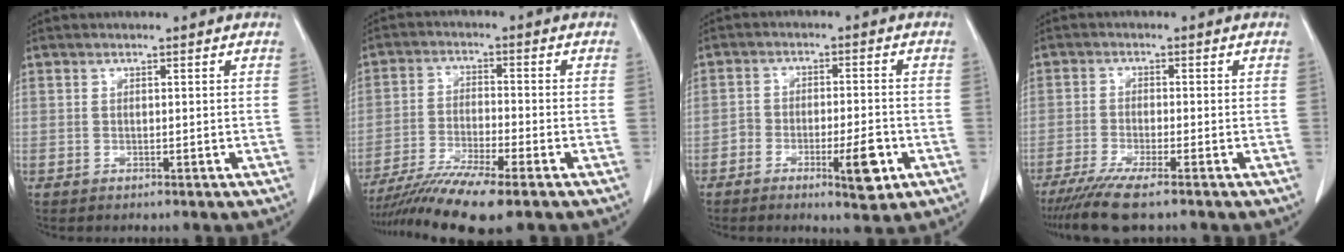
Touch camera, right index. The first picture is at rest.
{"total": 11.2, "force": [-8.7, 0.2, 7.1], "torque": [-0.126, -0.024, -0.146]}
{"total": 7.0, "force": [-3.2, 2.2, 5.8], "torque": [-0.089, 0.005, -0.044]}
{"total": 7.0, "force": [-5.3, 0.2, 4.6], "torque": [-0.079, -0.019, -0.091]}